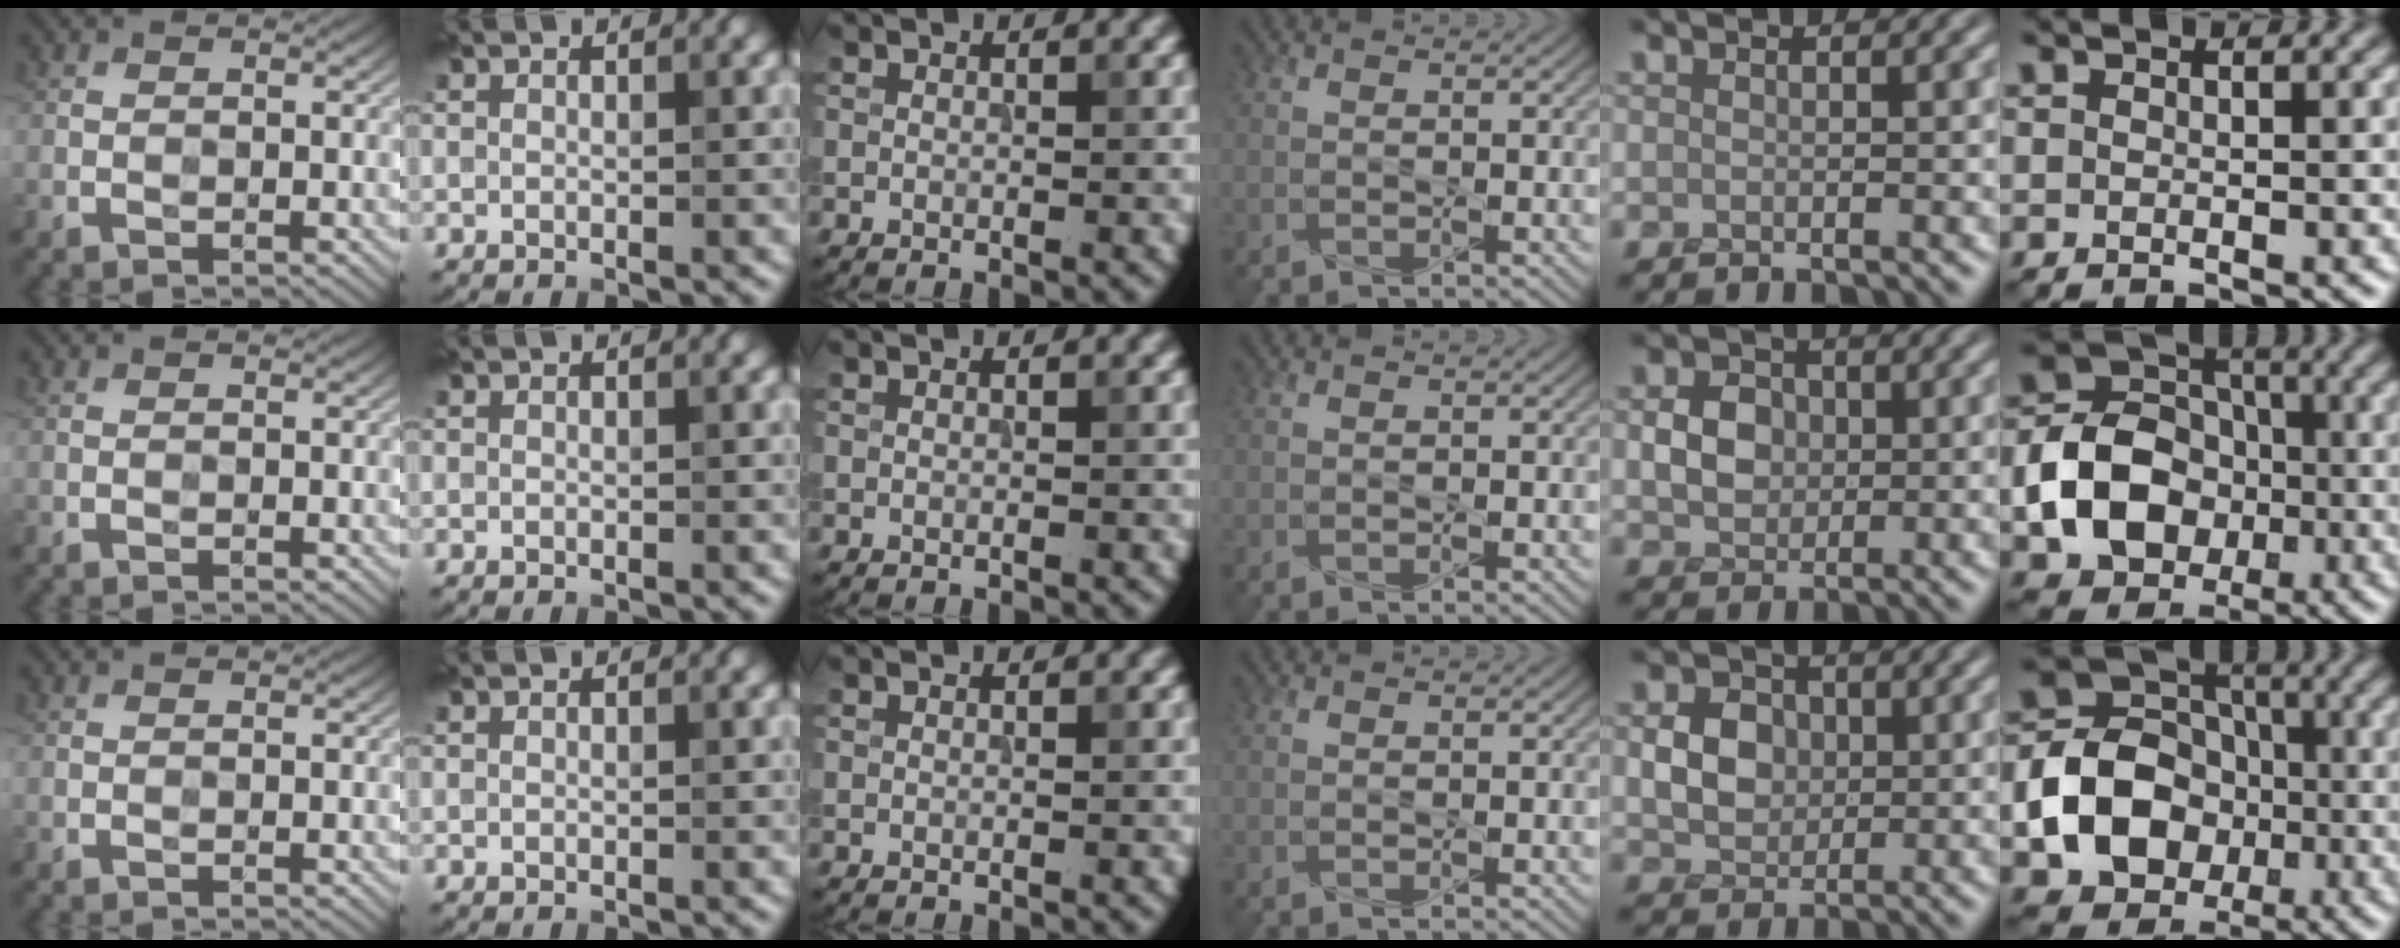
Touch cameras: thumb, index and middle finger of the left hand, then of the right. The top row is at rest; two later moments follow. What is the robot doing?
{"motion": "press", "object": "stapler"}